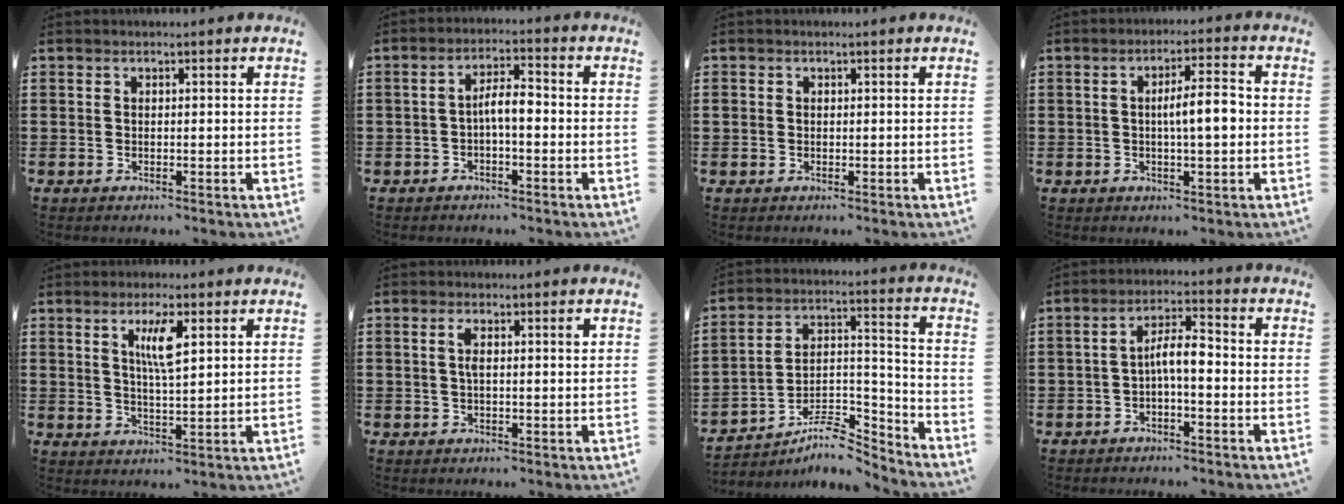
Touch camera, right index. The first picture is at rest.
{"total": 4.1, "force": [-0.7, 1.3, 3.8], "torque": [-0.078, 0.008, -0.018]}
{"total": 0.6, "force": [0.0, 0.6, 0.0], "torque": [-0.002, 0.004, -0.001]}
{"total": 5.8, "force": [0.0, 1.3, 5.6], "torque": [-0.094, 0.002, -0.005]}
{"total": 5.1, "force": [2.1, 1.2, 4.5], "torque": [-0.087, 0.005, 0.031]}
{"total": 2.4, "force": [0.6, 0.5, 2.3], "torque": [-0.045, 0.003, 0.007]}
{"total": 8.0, "force": [-6.5, 3.1, 3.3], "torque": [-0.043, 0.022, -0.119]}
{"total": 4.9, "force": [-0.9, 1.5, 4.6], "torque": [-0.092, 0.012, -0.022]}